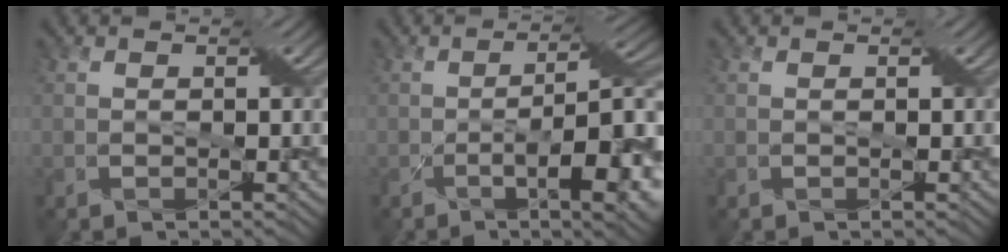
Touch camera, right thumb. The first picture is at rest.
{"total": 13.0, "force": [-3.5, 4.0, 11.9], "torque": [-0.163, -0.009, -0.041]}
{"total": 0.0}